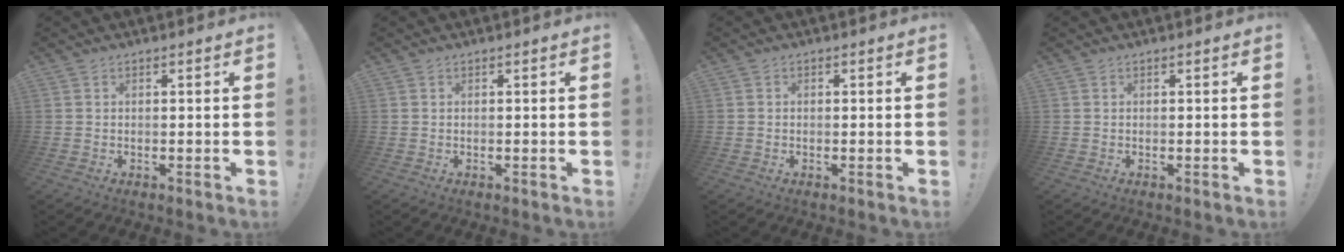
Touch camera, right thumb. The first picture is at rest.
{"total": 0.0}
{"total": 0.5, "force": [-0.3, 0.4, 0.2], "torque": [-0.004, 0.002, -0.005]}
{"total": 0.0}